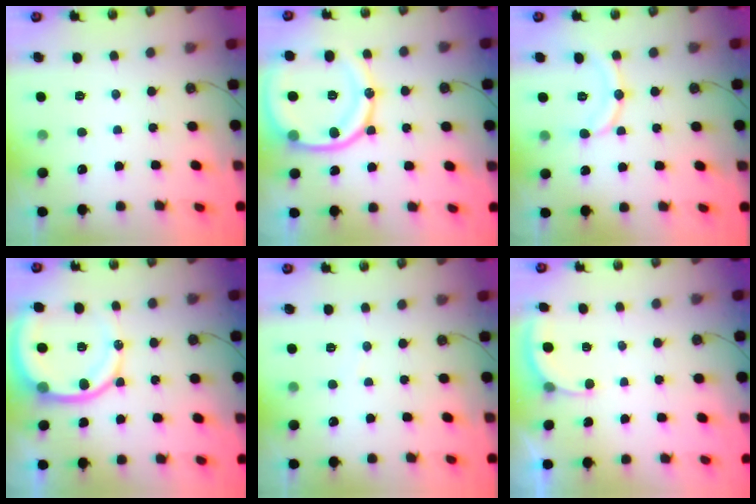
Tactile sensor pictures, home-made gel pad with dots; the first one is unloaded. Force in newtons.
{"total": 19.1, "press": 19.0, "slide": 2.2}
{"total": 10.3, "press": 10.3, "slide": 0.4}
{"total": 12.9, "press": 12.8, "slide": 1.7}
{"total": 3.0, "press": 2.9, "slide": 0.3}
{"total": 2.9, "press": 2.9, "slide": 0.3}